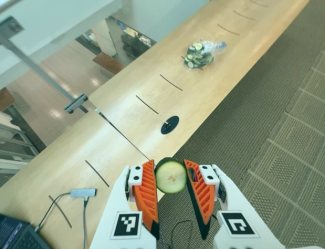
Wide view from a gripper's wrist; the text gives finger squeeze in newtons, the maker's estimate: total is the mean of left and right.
{"total": 8.5, "left": 8.3, "right": 8.7}